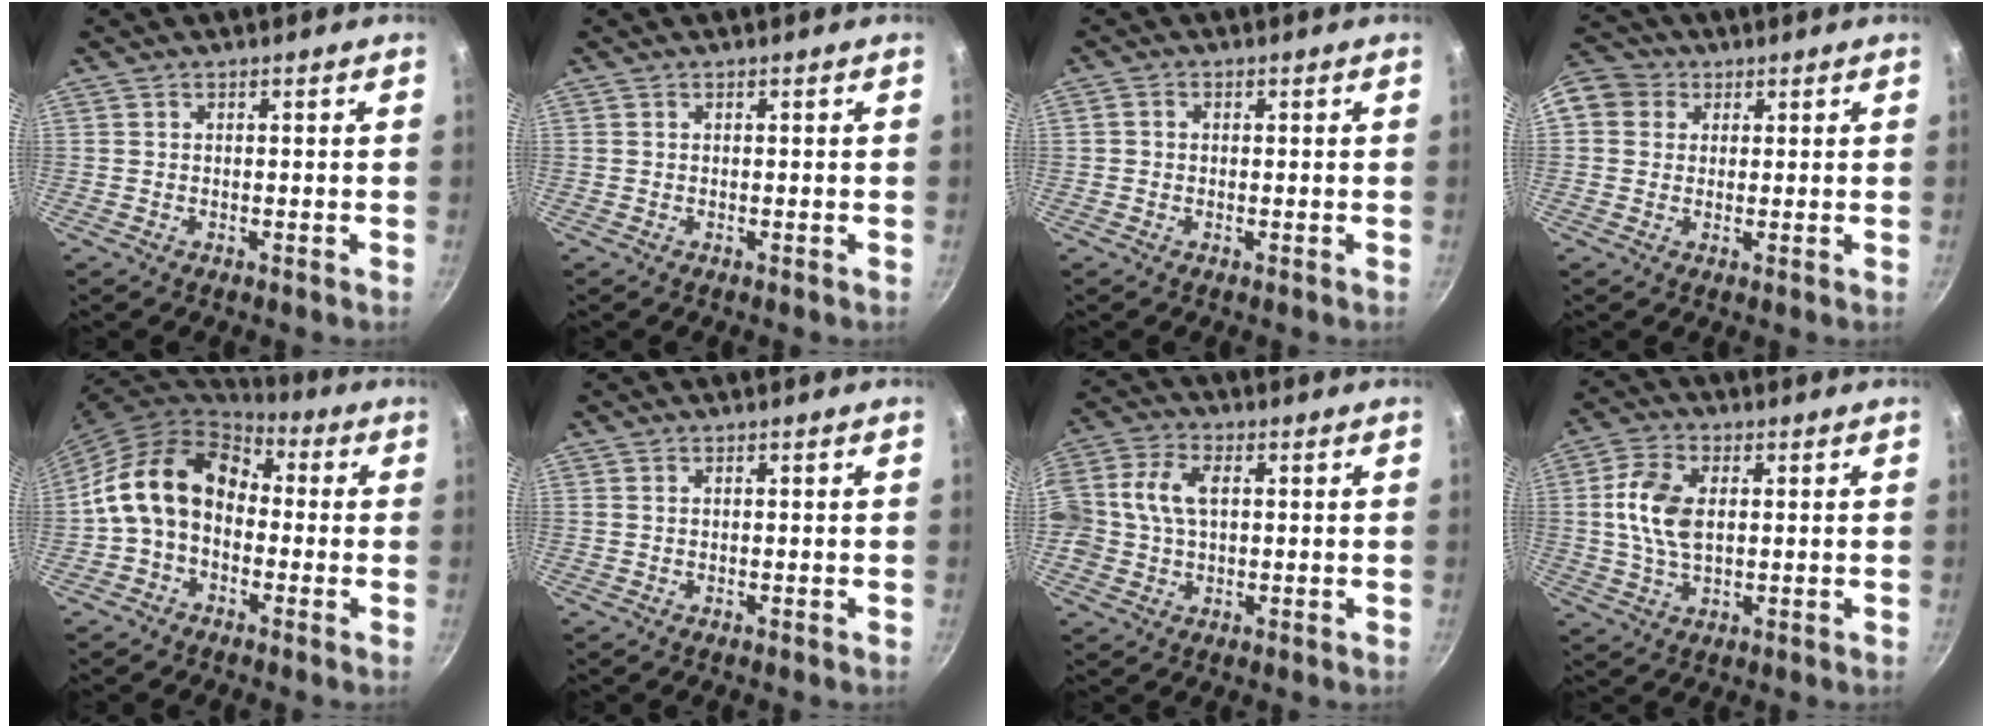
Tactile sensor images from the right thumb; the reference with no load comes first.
{"total": 0.0}
{"total": 1.3, "force": [-0.1, 1.1, 0.5], "torque": [-0.009, 0.005, -0.004]}
{"total": 10.1, "force": [2.5, 8.9, 4.2], "torque": [-0.076, 0.024, 0.032]}
{"total": 14.8, "force": [-0.4, 11.0, 9.9], "torque": [-0.151, 0.046, -0.027]}
{"total": 0.0}
{"total": 9.6, "force": [1.1, 6.6, 6.9], "torque": [-0.129, 0.020, 0.009]}
{"total": 10.2, "force": [1.8, 6.4, 7.7], "torque": [-0.137, 0.002, 0.034]}